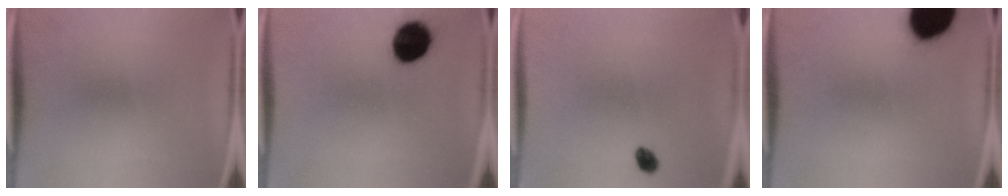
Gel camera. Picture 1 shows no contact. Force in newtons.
{"total": 11.9}
{"total": 2.0}
{"total": 18.1}